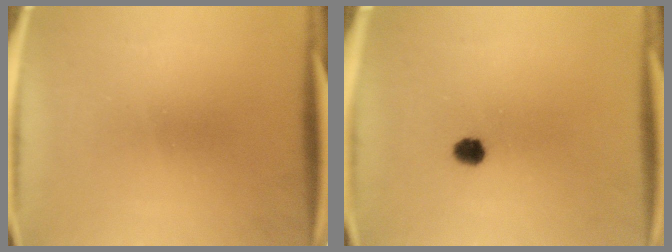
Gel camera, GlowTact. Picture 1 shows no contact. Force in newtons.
{"total": 2.7}